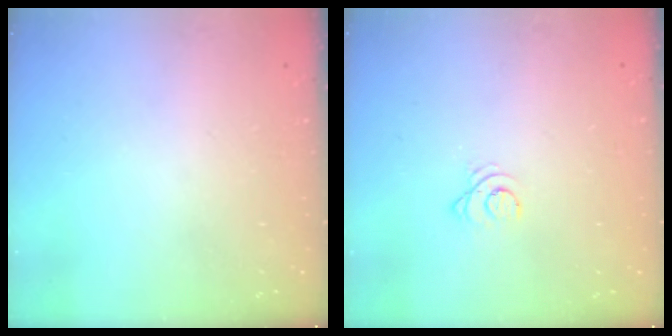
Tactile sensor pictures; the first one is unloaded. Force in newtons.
{"total": 2.5, "press": 2.5, "slide": 0.3}